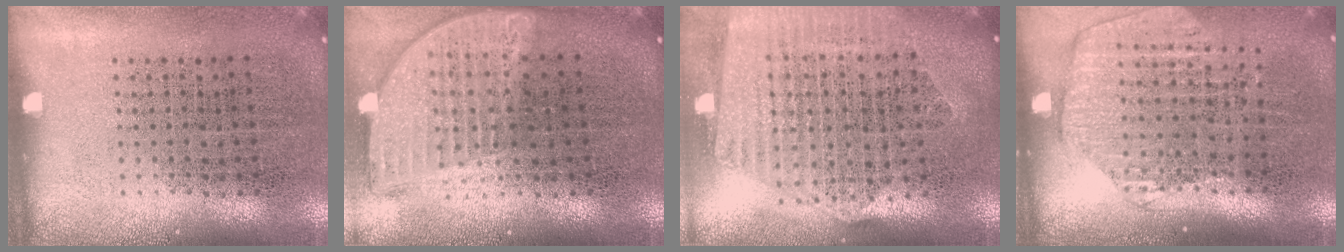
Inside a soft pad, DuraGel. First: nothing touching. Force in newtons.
{"total": 2.0, "press": 1.6, "slide": 1.2}
{"total": 2.5, "press": 2.2, "slide": 1.1}
{"total": 1.6, "press": 1.5, "slide": 0.7}